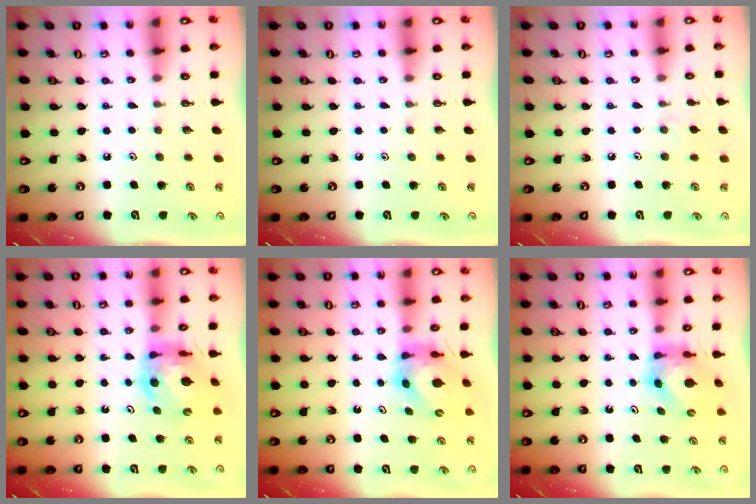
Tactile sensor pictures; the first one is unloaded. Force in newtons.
{"total": 0.0}
{"total": 5.1, "press": 5.0, "slide": 0.7}
{"total": 10.3, "press": 10.2, "slide": 1.2}
{"total": 5.8, "press": 5.8, "slide": 0.6}
{"total": 5.8, "press": 5.8, "slide": 0.6}